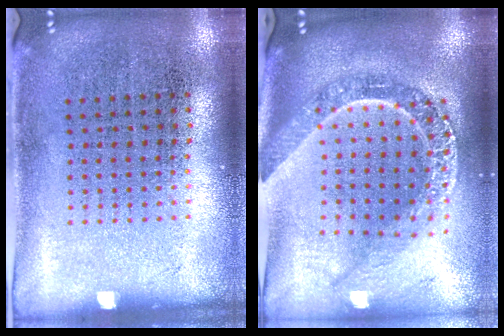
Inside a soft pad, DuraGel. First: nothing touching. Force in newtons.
{"total": 2.5, "press": 2.0, "slide": 1.5}